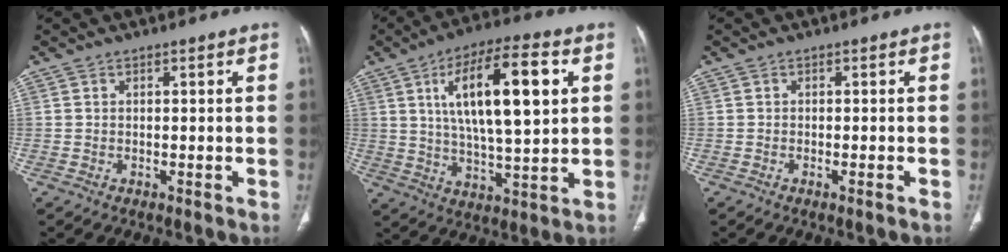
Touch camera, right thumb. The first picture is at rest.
{"total": 18.7, "force": [5.2, 6.1, 17.0], "torque": [-0.278, -0.002, 0.087]}
{"total": 1.0, "force": [-0.6, 0.0, 0.8], "torque": [-0.018, -0.002, -0.009]}